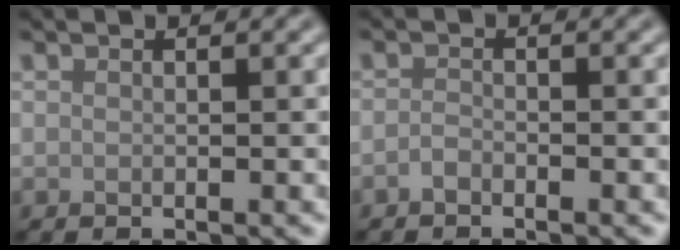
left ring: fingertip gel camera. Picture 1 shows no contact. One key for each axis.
{"total": 0.8, "fx": -0.6, "fy": 0.3, "fz": 0.4, "tx": -0.010, "ty": 0.001, "tz": -0.015}